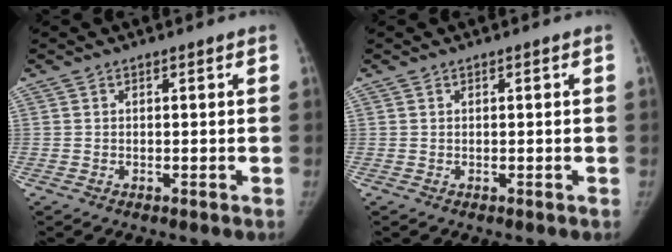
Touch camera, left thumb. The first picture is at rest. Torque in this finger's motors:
{"motor_torque": [0.00, 0.00, 0.27, -0.24, 0.00]}